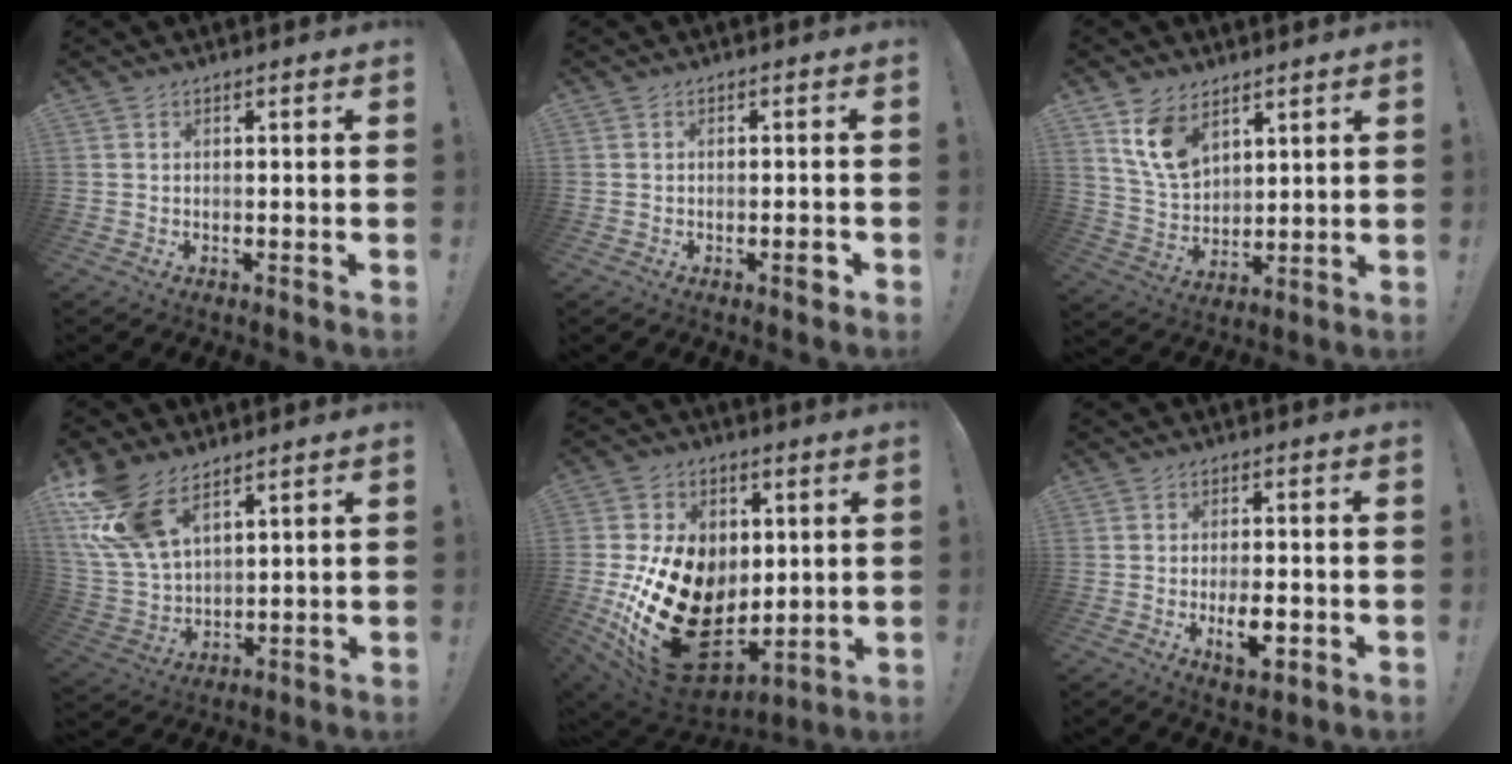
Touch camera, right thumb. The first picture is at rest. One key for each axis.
{"total": 2.3, "fx": -1.3, "fy": 0.4, "fz": 1.8, "tx": -0.029, "ty": 0.005, "tz": -0.020}
{"total": 11.6, "fx": 7.0, "fy": 7.2, "fz": 5.7, "tx": -0.109, "ty": -0.030, "tz": 0.141}
{"total": 15.6, "fx": 9.6, "fy": 8.3, "fz": 9.0, "tx": -0.204, "ty": -0.048, "tz": 0.183}
{"total": 28.9, "fx": -2.6, "fy": 20.6, "fz": 20.2, "tx": -0.369, "ty": -0.006, "tz": 0.002}
{"total": 7.3, "fx": -2.4, "fy": 2.7, "fz": 6.3, "tx": -0.092, "ty": 0.000, "tz": -0.041}